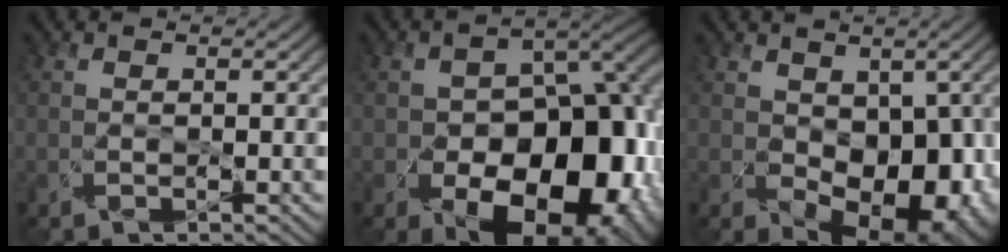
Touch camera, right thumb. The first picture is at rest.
{"total": 18.9, "force": [-8.0, 12.0, 12.2], "torque": [-0.143, -0.021, -0.088]}
{"total": 14.0, "force": [-2.6, 9.7, 9.8], "torque": [-0.124, -0.047, 0.003]}